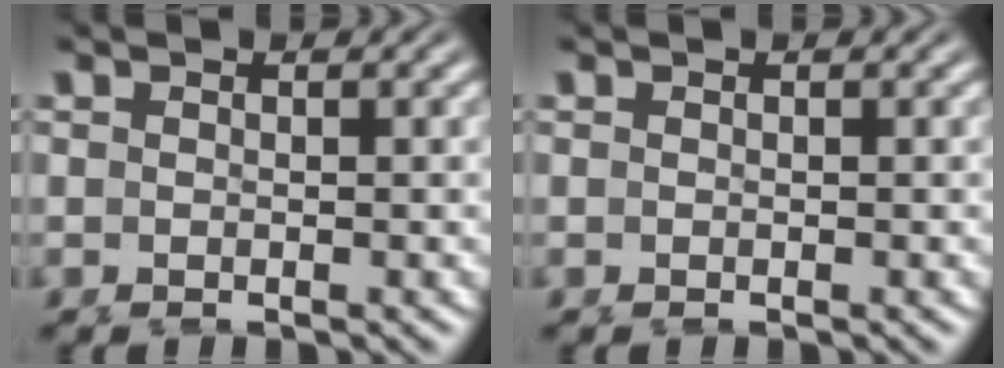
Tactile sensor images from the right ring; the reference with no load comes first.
{"total": 0.0}